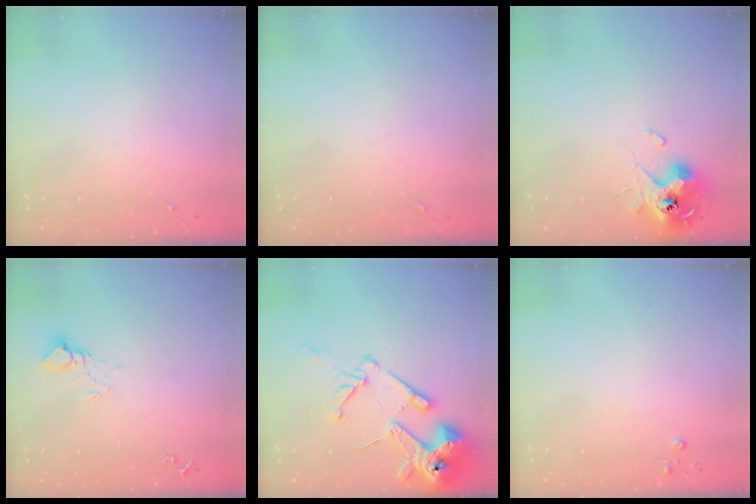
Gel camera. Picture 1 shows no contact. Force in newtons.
{"total": 0.0}
{"total": 12.8, "press": 12.8, "slide": 1.5}
{"total": 5.5, "press": 5.5, "slide": 0.4}
{"total": 17.2, "press": 17.1, "slide": 2.1}
{"total": 2.2, "press": 2.2, "slide": 0.3}